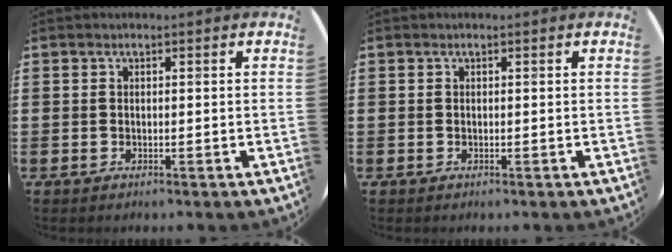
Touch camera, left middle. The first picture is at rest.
{"total": 0.0}